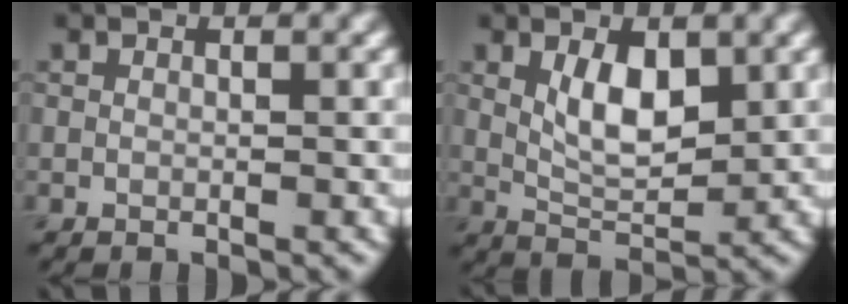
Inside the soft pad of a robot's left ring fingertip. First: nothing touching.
{"total": 4.1, "force": [1.2, 1.9, 3.5], "torque": [-0.067, -0.004, 0.026]}